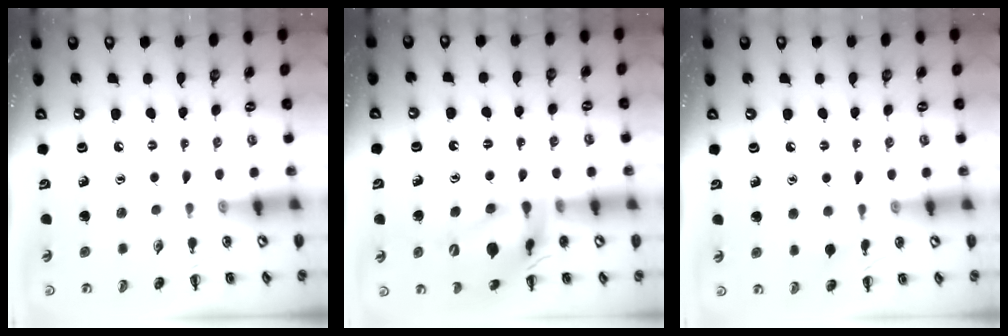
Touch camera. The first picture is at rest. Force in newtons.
{"total": 16.9, "press": 16.7, "slide": 2.5}
{"total": 5.4, "press": 5.1, "slide": 1.8}